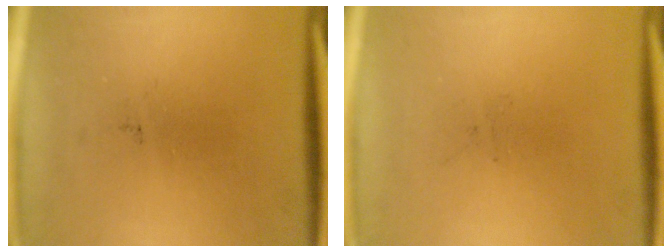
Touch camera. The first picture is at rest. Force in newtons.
{"total": 0.0}